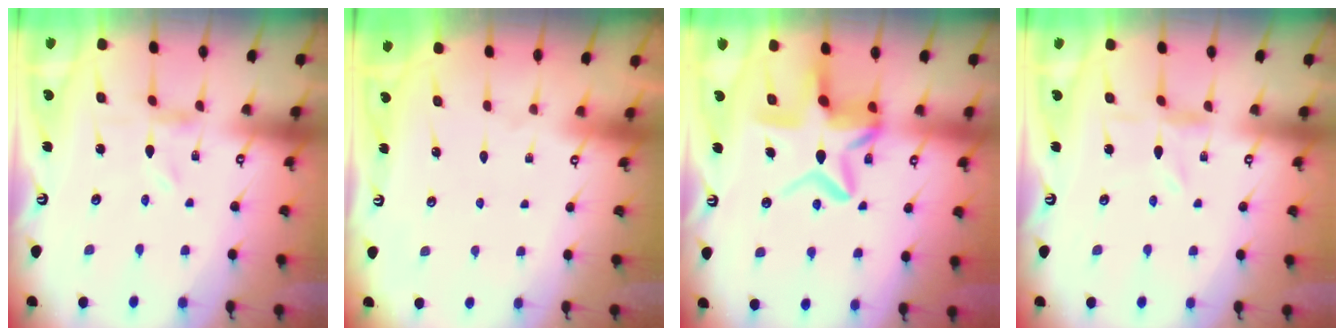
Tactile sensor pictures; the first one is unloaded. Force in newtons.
{"total": 1.6, "press": 1.6, "slide": 0.1}
{"total": 14.7, "press": 14.6, "slide": 1.5}
{"total": 1.3, "press": 1.2, "slide": 0.3}